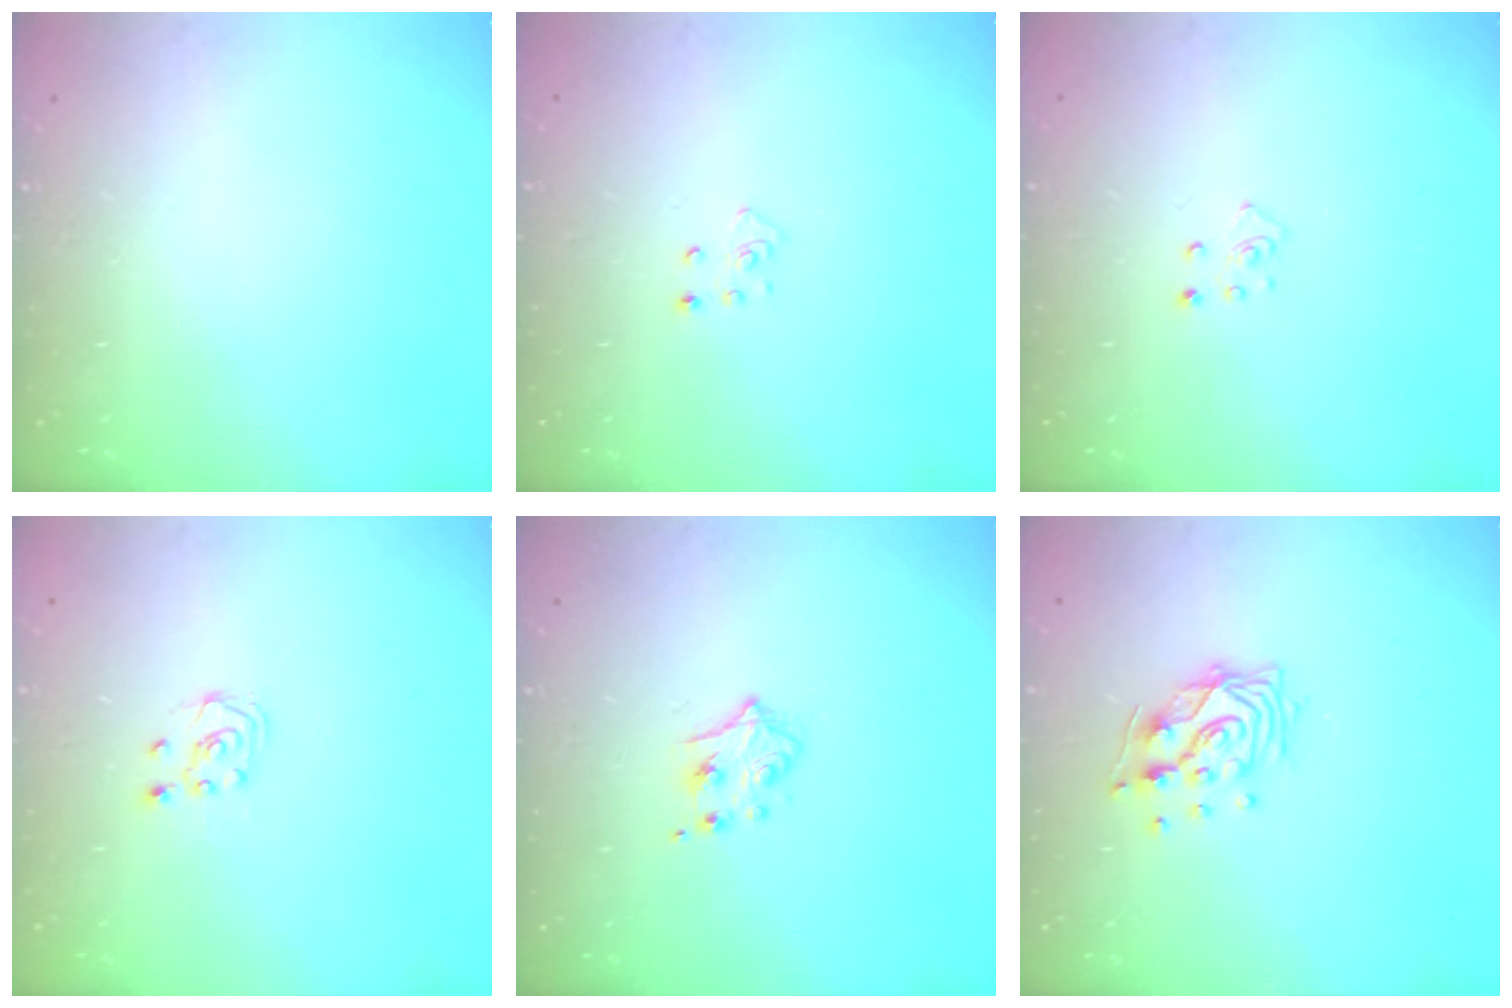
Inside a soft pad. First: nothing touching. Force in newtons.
{"total": 3.3, "press": 3.3, "slide": 0.3}
{"total": 2.8, "press": 2.8, "slide": 0.3}
{"total": 2.3, "press": 2.2, "slide": 0.6}
{"total": 5.0, "press": 4.9, "slide": 0.6}
{"total": 11.0, "press": 11.0, "slide": 0.9}